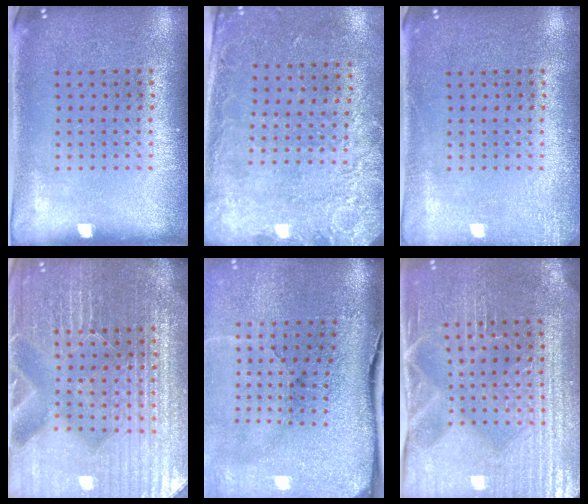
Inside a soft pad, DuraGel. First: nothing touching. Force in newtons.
{"total": 2.6, "press": 1.9, "slide": 1.8}
{"total": 1.5, "press": 1.5, "slide": 0.3}
{"total": 5.9, "press": 5.4, "slide": 2.4}
{"total": 5.2, "press": 4.1, "slide": 3.3}
{"total": 4.2, "press": 4.0, "slide": 1.2}